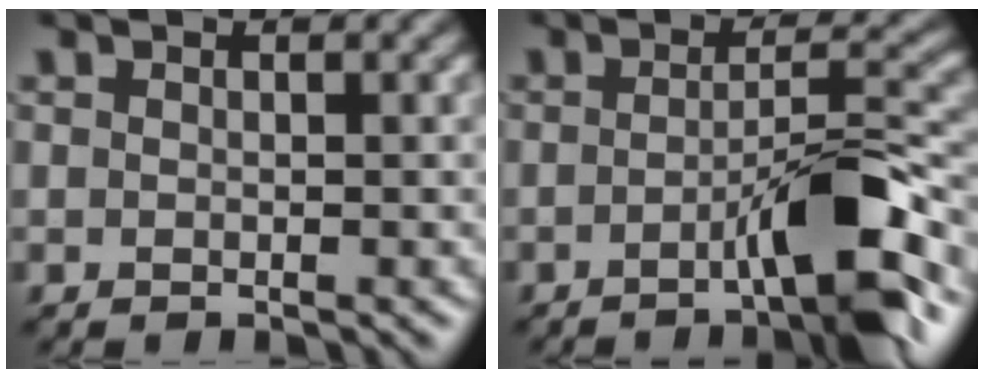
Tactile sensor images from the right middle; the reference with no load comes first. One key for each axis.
{"total": 5.8, "fx": -2.4, "fy": 0.7, "fz": 5.2, "tx": -0.072, "ty": 0.011, "tz": -0.048}